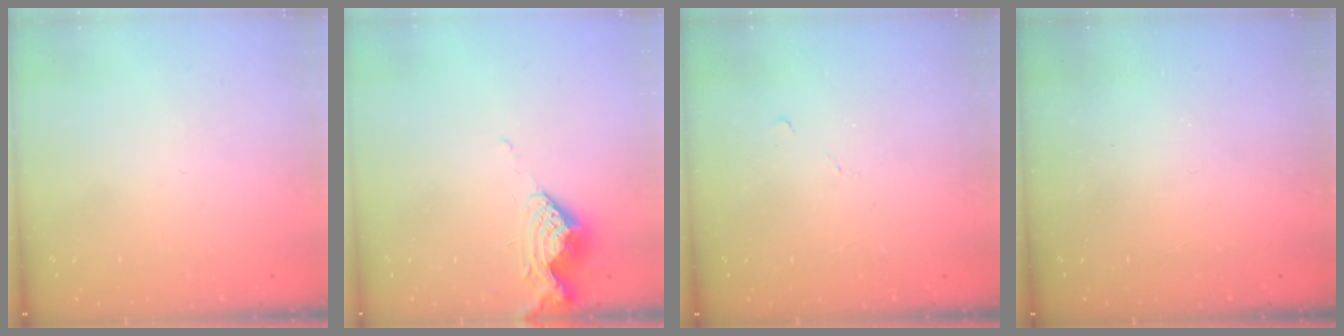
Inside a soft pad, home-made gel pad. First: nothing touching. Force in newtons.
{"total": 8.0, "press": 8.0, "slide": 0.4}
{"total": 5.5, "press": 5.5, "slide": 0.7}
{"total": 1.2, "press": 1.2, "slide": 0.3}